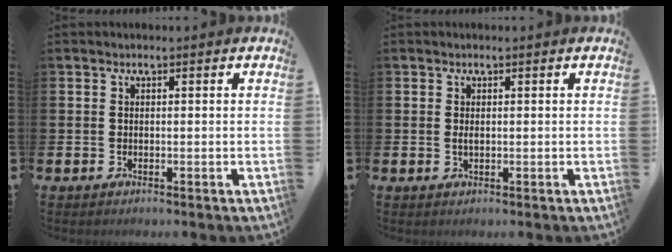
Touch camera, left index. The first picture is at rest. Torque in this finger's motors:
{"motor_torque": [0.36, -0.20, 0.00, 0.05]}